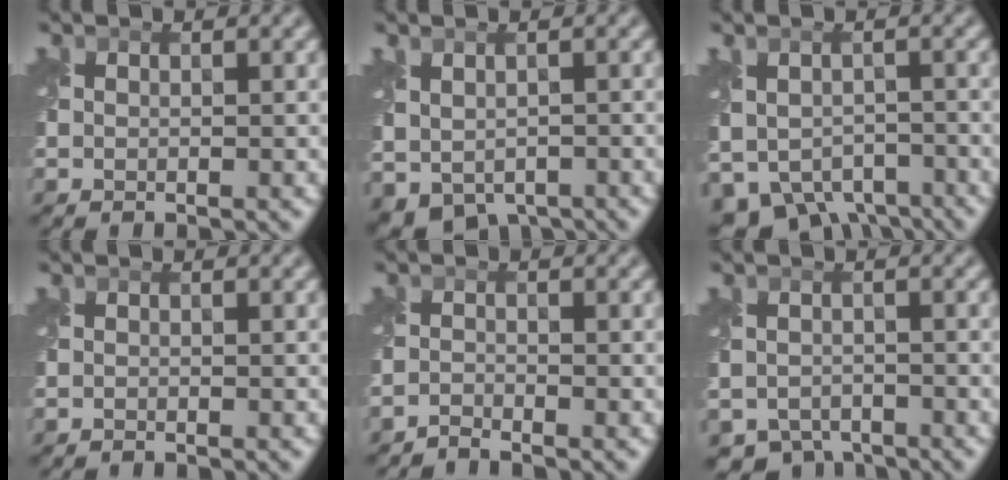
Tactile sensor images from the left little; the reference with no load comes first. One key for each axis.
{"total": 3.9, "fx": -1.3, "fy": 2.9, "fz": 2.3, "tx": -0.045, "ty": -0.011, "tz": -0.006}
{"total": 6.2, "fx": -3.7, "fy": 4.3, "fz": 2.5, "tx": -0.045, "ty": -0.019, "tz": -0.045}
{"total": 0.0}
{"total": 1.1, "fx": -1.1, "fy": 0.0, "fz": 0.0, "tx": 0.000, "ty": 0.004, "tz": -0.027}
{"total": 2.9, "fx": -2.3, "fy": 1.8, "fz": 0.3, "tx": 0.002, "ty": -0.006, "tz": -0.038}